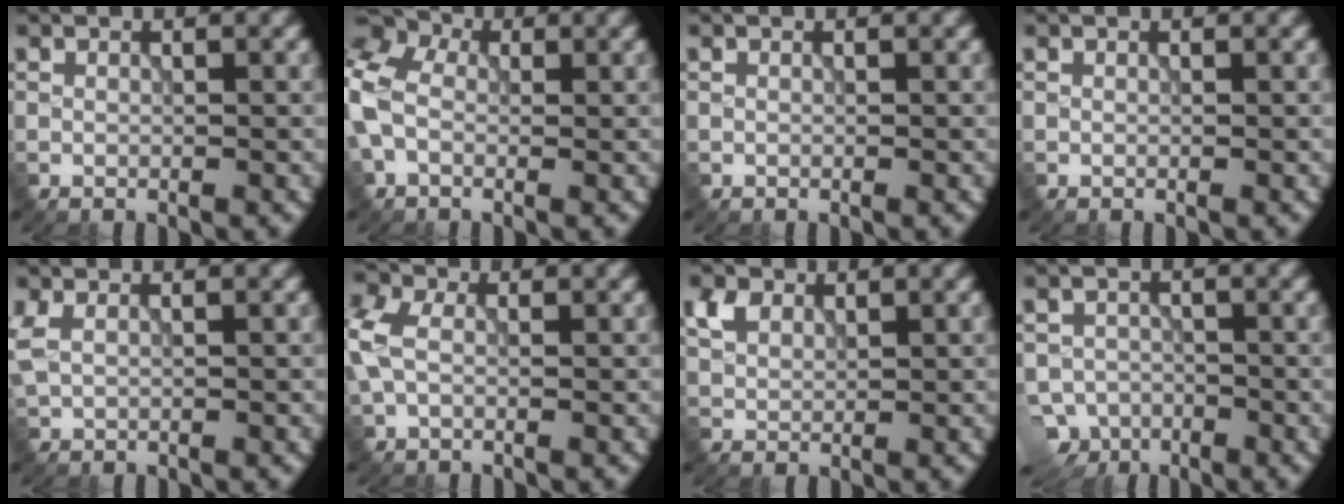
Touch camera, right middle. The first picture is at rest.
{"total": 9.7, "force": [-0.1, 7.4, 6.3], "torque": [-0.136, 0.013, -0.025]}
{"total": 0.0}
{"total": 0.0}
{"total": 2.7, "force": [0.7, 1.8, 1.9], "torque": [-0.057, -0.001, 0.018]}
{"total": 5.1, "force": [0.1, 3.5, 3.7], "torque": [-0.091, 0.009, -0.010]}
{"total": 2.8, "force": [1.5, 2.0, 1.4], "torque": [-0.036, 0.001, 0.030]}
{"total": 6.5, "force": [-4.9, 4.1, 1.1], "torque": [-0.008, -0.017, -0.071]}